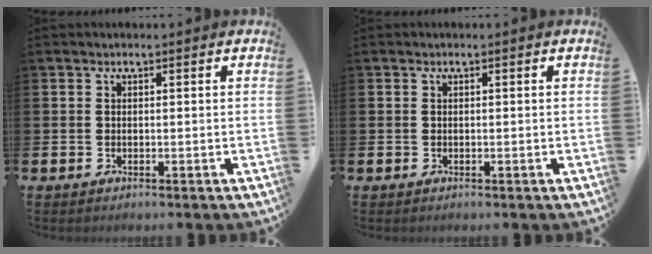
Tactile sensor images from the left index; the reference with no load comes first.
{"total": 0.0}